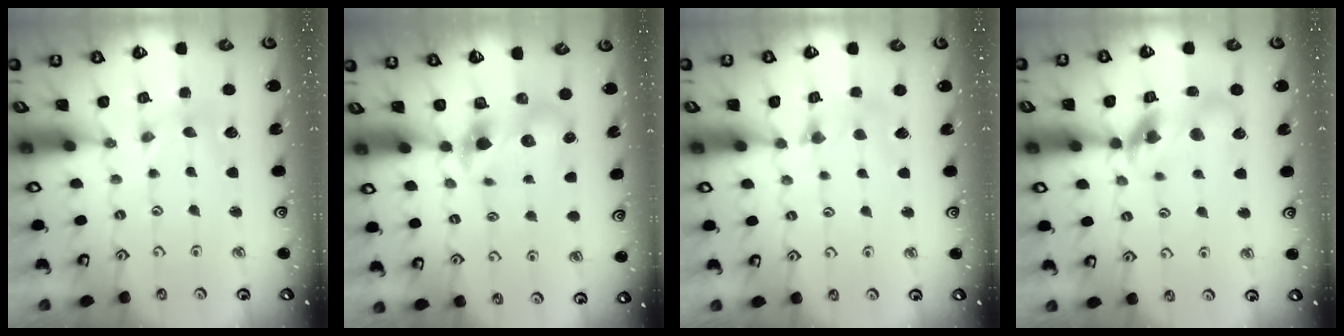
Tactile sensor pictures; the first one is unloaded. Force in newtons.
{"total": 6.3, "press": 6.3, "slide": 0.7}
{"total": 4.0, "press": 4.0, "slide": 0.5}
{"total": 13.8, "press": 13.7, "slide": 1.9}